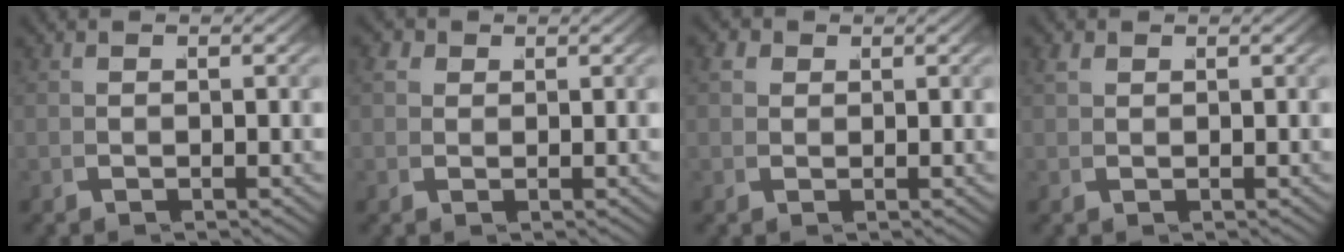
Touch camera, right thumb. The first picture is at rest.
{"total": 2.0, "force": [0.8, 1.7, 0.6], "torque": [-0.021, -0.003, 0.018]}
{"total": 2.0, "force": [0.8, 1.7, 0.6], "torque": [-0.020, -0.003, 0.016]}
{"total": 1.1, "force": [0.7, 0.8, 0.4], "torque": [-0.010, -0.002, 0.018]}